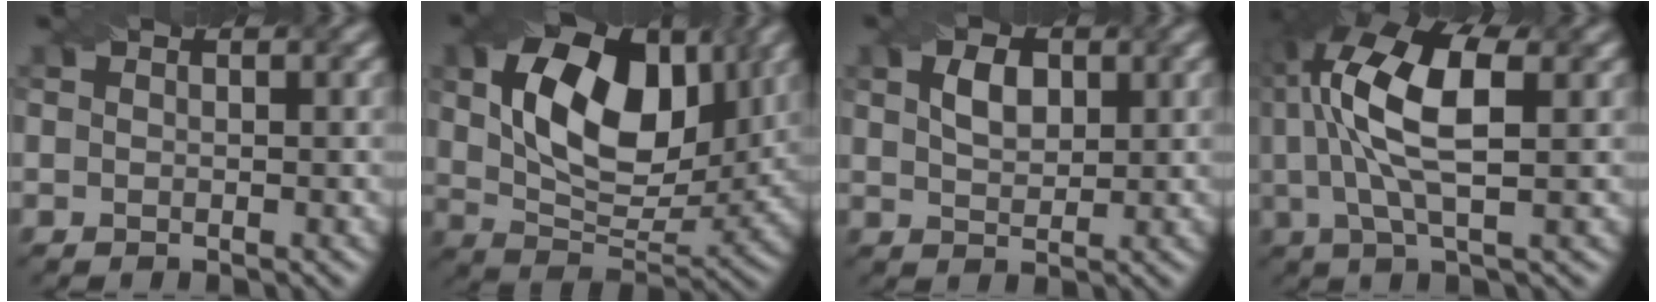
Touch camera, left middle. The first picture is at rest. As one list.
[{"total": 11.3, "force": [3.2, 6.8, 8.4], "torque": [-0.149, 0.000, 0.057]}, {"total": 2.7, "force": [1.0, 1.7, 1.9], "torque": [-0.042, 0.003, 0.021]}, {"total": 9.9, "force": [2.2, 3.7, 8.9], "torque": [-0.184, 0.018, 0.036]}]